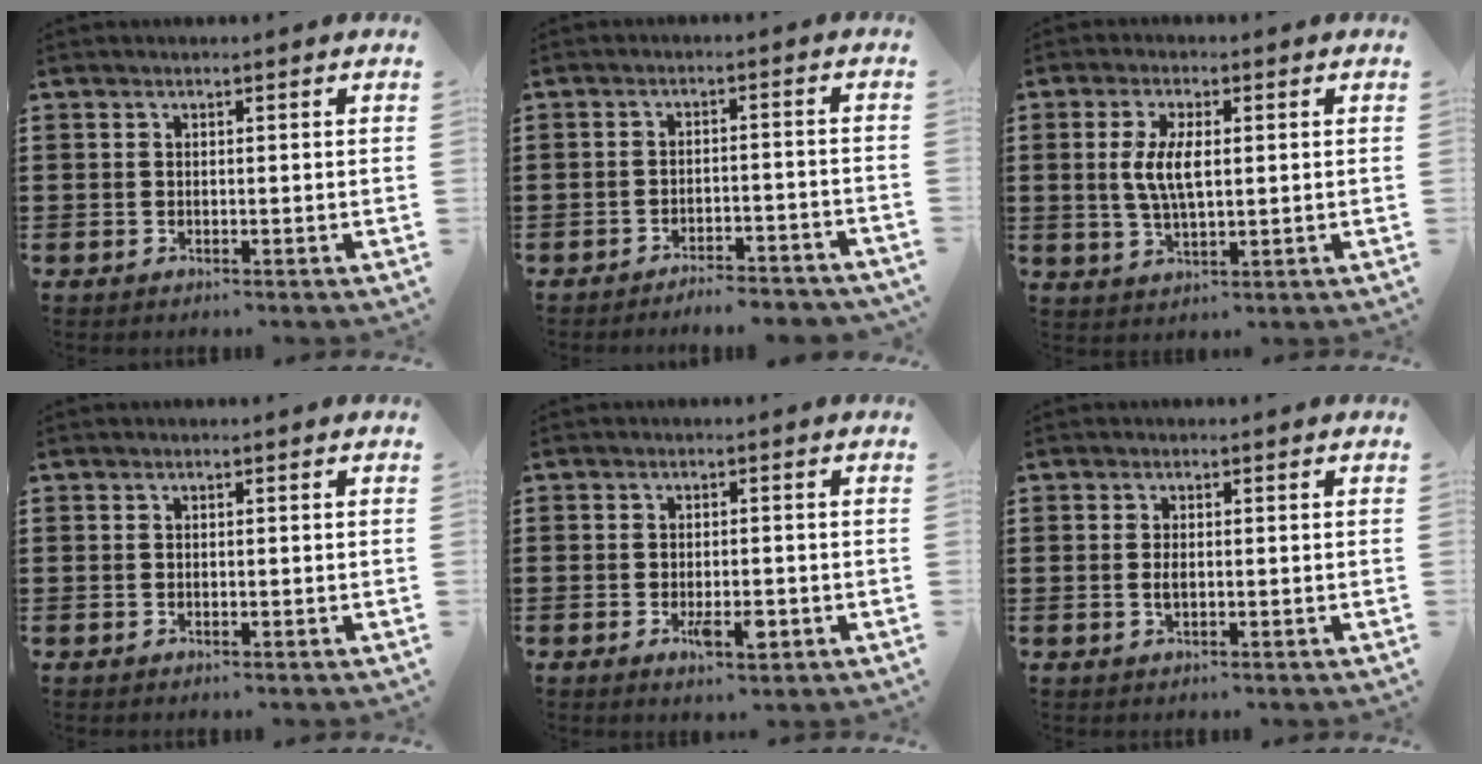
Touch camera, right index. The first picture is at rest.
{"total": 3.6, "force": [-3.5, -0.1, 0.6], "torque": [-0.013, 0.000, -0.074]}
{"total": 5.7, "force": [0.6, 2.4, 5.2], "torque": [-0.111, 0.007, 0.006]}
{"total": 0.0}
{"total": 4.4, "force": [-1.6, 1.8, 3.7], "torque": [-0.074, -0.001, -0.029]}
{"total": 1.6, "force": [-0.1, 0.6, 1.4], "torque": [-0.028, 0.001, -0.003]}